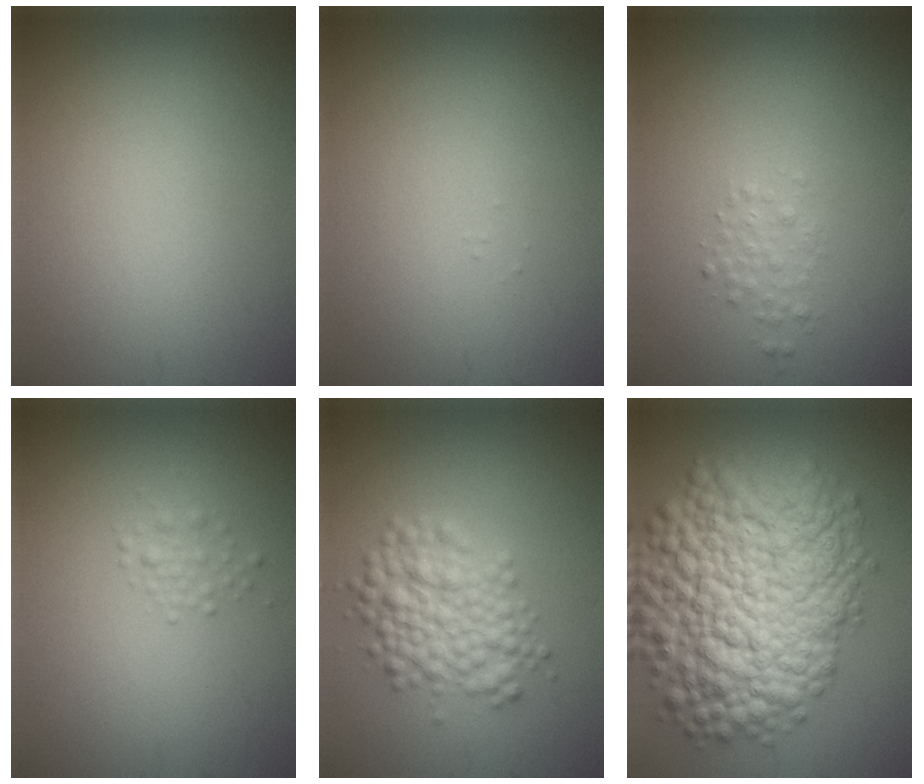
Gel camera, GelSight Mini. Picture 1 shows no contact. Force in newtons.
{"total": 0.0}
{"total": 1.3, "press": 1.3, "slide": 0.0}
{"total": 1.3, "press": 1.3, "slide": 0.0}
{"total": 5.0, "press": 4.9, "slide": 0.2}
{"total": 14.6, "press": 14.6, "slide": 0.6}